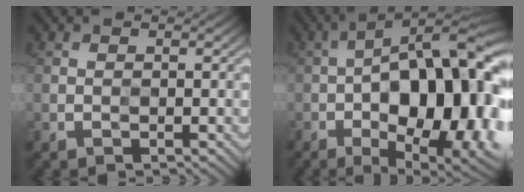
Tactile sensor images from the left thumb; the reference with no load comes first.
{"total": 19.1, "force": [-4.1, 8.6, 16.6], "torque": [-0.230, 0.024, -0.071]}